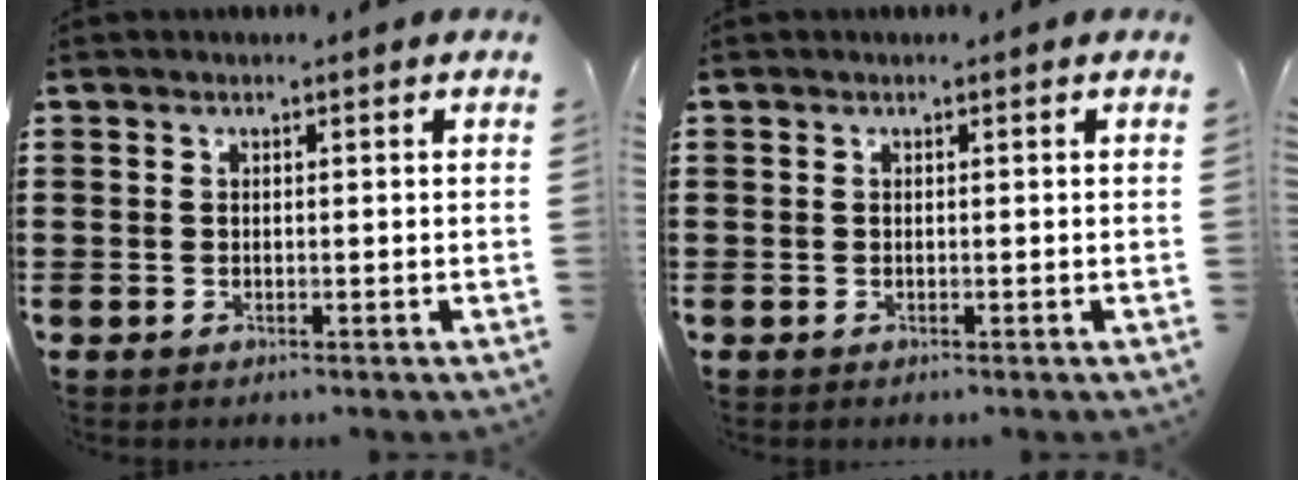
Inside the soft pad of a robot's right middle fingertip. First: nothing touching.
{"total": 0.0}